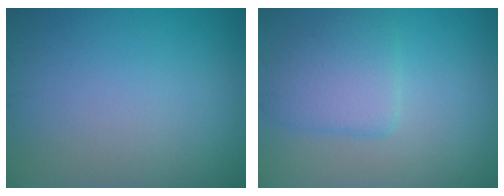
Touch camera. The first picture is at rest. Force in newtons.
{"total": 3.6, "press": 3.6, "slide": 0.2}